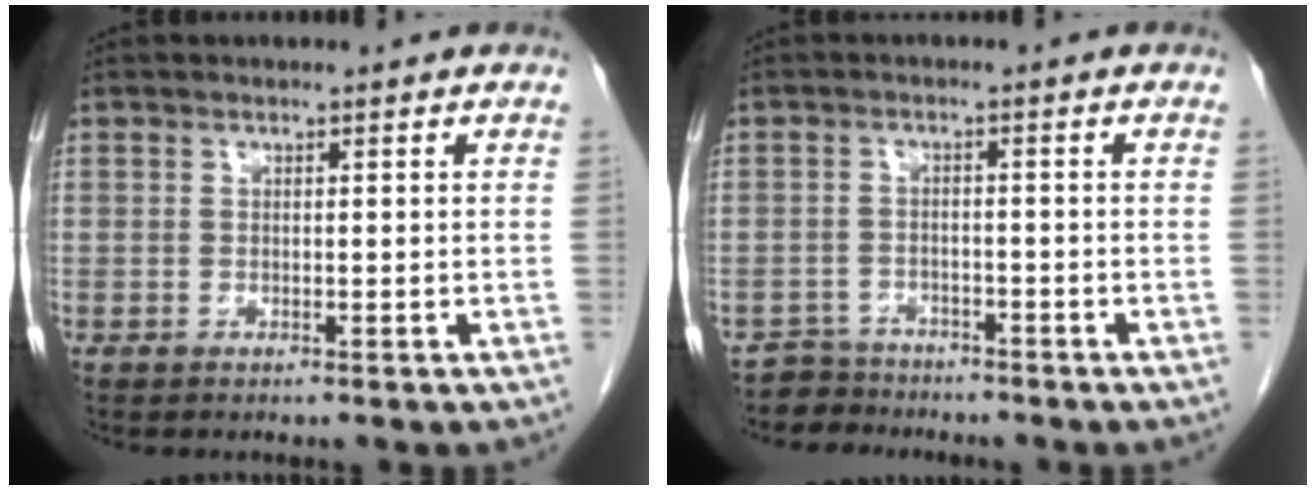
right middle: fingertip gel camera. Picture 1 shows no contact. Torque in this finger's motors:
{"motor_torque": [-0.03, 0.05, -0.01, 0.00]}